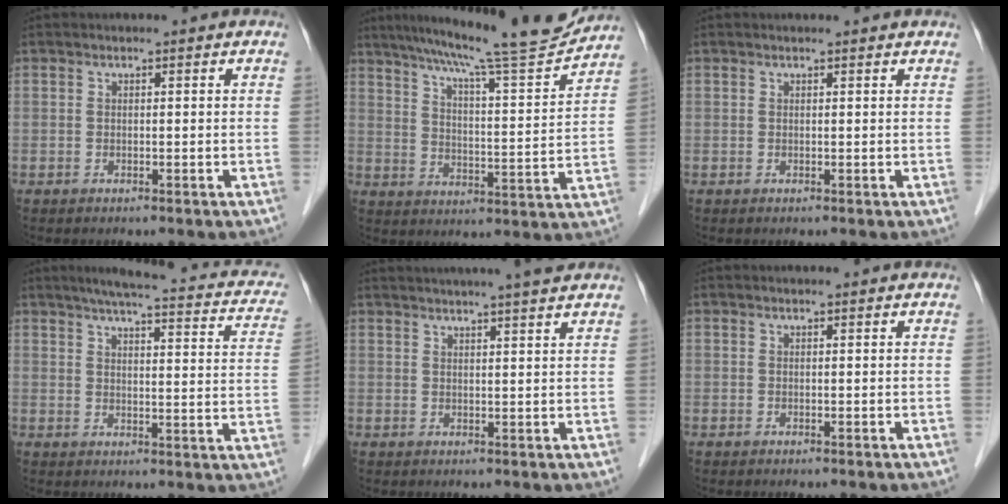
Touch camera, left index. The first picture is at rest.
{"total": 16.9, "force": [15.1, -0.5, 7.4], "torque": [-0.119, -0.017, 0.217]}
{"total": 2.0, "force": [1.9, 0.2, 0.5], "torque": [-0.013, 0.013, 0.020]}
{"total": 18.1, "force": [14.1, 3.7, 10.8], "torque": [-0.139, 0.015, 0.155]}
{"total": 11.8, "force": [10.4, -0.3, 5.5], "torque": [-0.087, 0.021, 0.127]}
{"total": 1.2, "force": [1.1, 0.1, 0.3], "torque": [-0.011, 0.010, 0.014]}